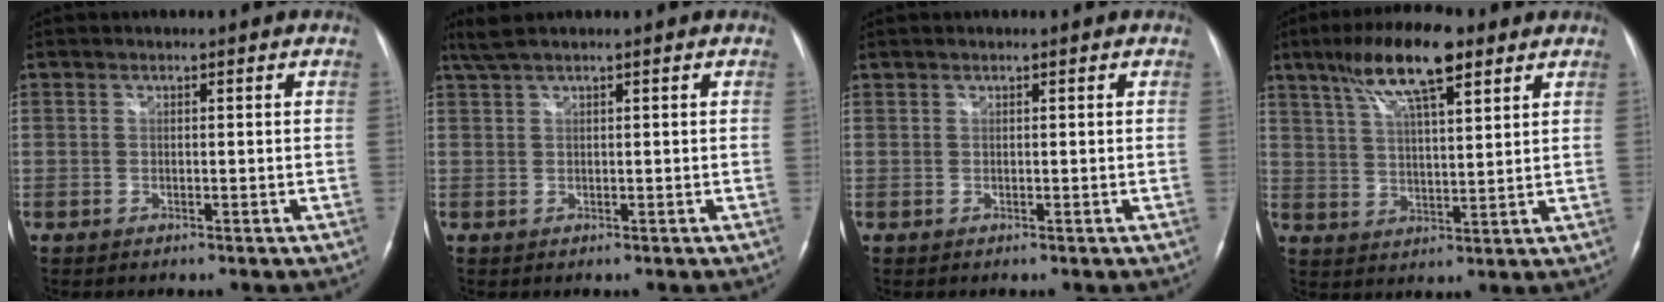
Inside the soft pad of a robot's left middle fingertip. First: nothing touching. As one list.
[{"total": 2.9, "force": [2.2, 0.0, 1.9], "torque": [-0.050, 0.021, 0.048]}, {"total": 0.0}, {"total": 12.1, "force": [7.5, 2.7, 9.2], "torque": [-0.170, 0.018, 0.131]}]